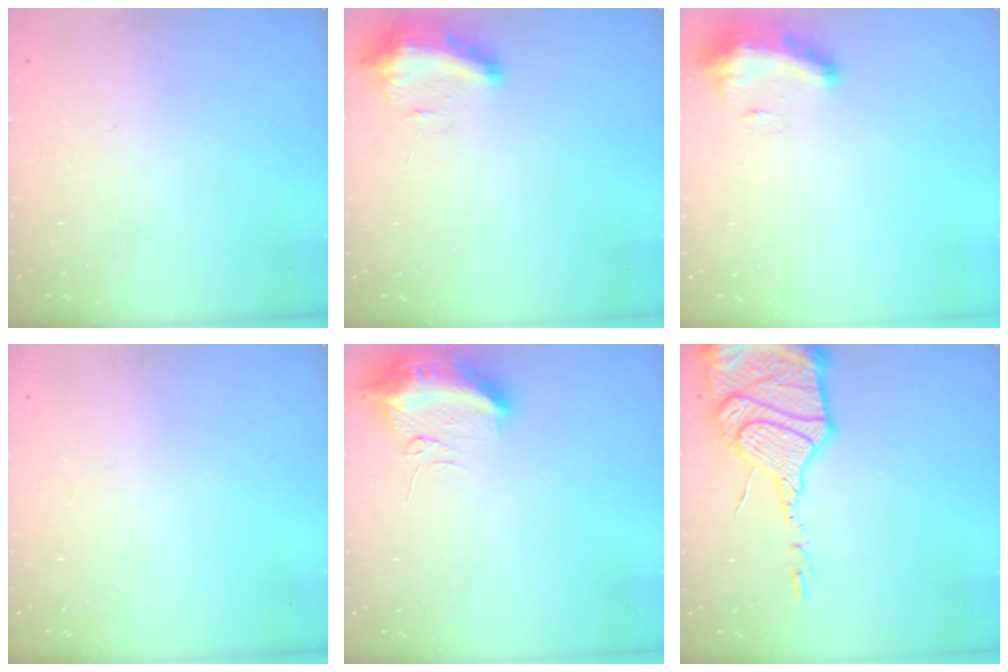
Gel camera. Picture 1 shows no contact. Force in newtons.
{"total": 9.1, "press": 9.1, "slide": 1.0}
{"total": 9.2, "press": 9.1, "slide": 0.5}
{"total": 0.0}
{"total": 11.0, "press": 10.9, "slide": 1.3}
{"total": 20.3, "press": 20.1, "slide": 2.1}